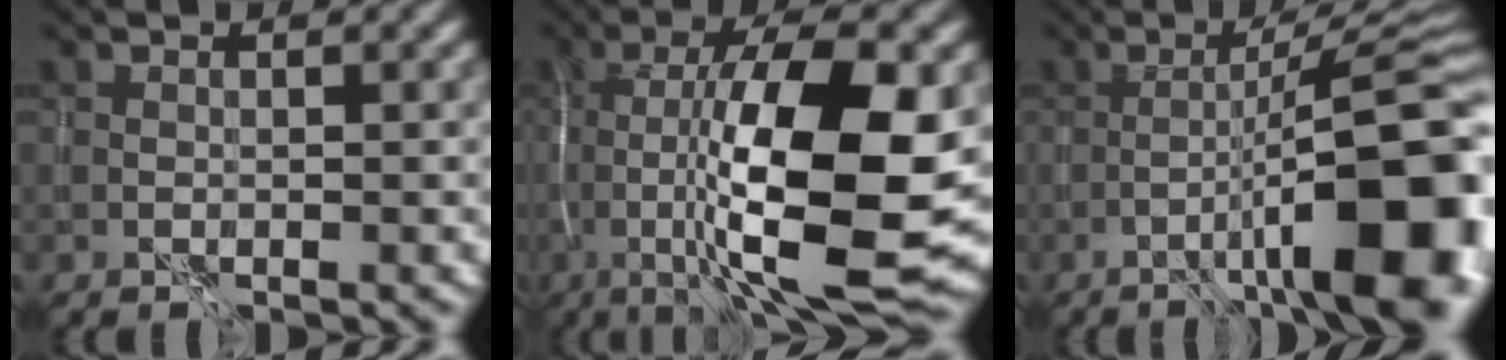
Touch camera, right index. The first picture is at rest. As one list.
[{"total": 13.7, "force": [-1.4, 3.3, 13.2], "torque": [-0.211, 0.004, -0.028]}, {"total": 12.2, "force": [-4.3, 1.4, 11.3], "torque": [-0.155, 0.026, -0.062]}]